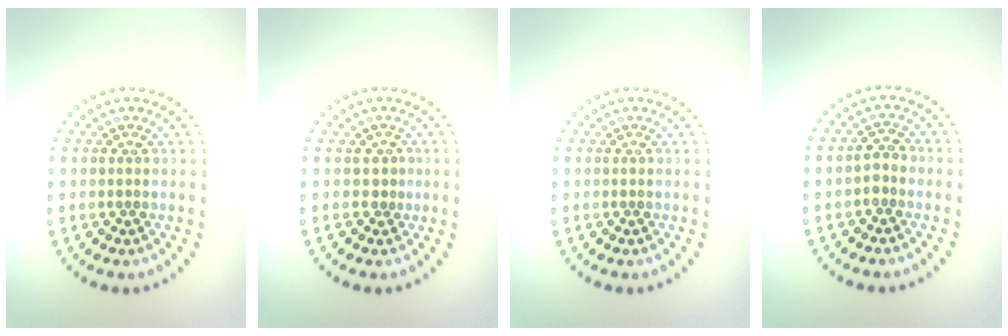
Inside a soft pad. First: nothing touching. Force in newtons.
{"total": 0.7, "press": 0.4, "slide": 0.6}
{"total": 0.0}
{"total": 1.3, "press": 1.2, "slide": 0.5}